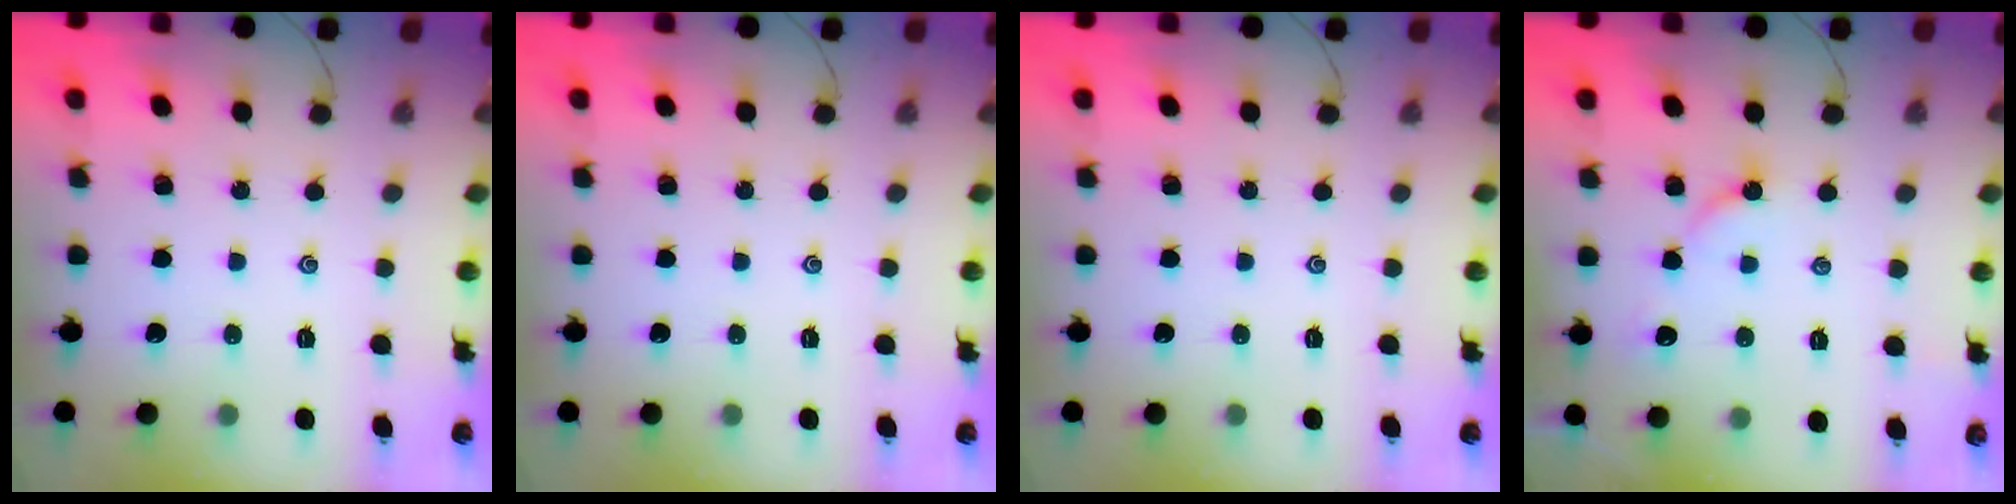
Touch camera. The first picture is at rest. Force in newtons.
{"total": 0.0}
{"total": 0.0}
{"total": 3.9, "press": 3.9, "slide": 0.5}